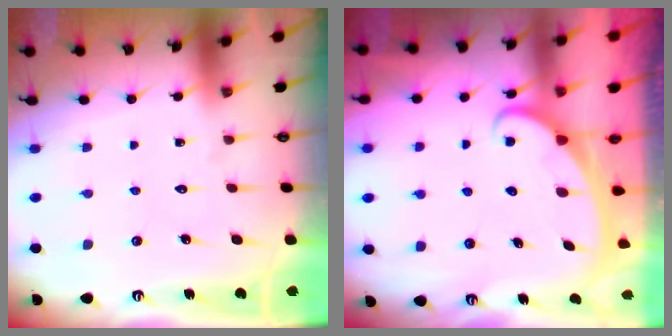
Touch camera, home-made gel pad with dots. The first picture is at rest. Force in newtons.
{"total": 2.4, "press": 2.4, "slide": 0.4}